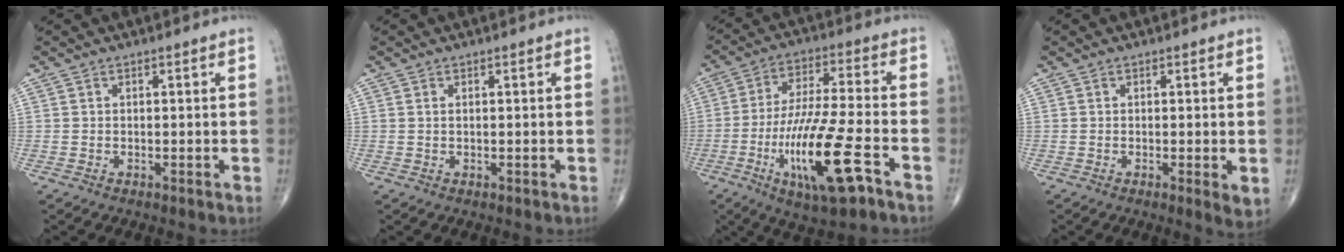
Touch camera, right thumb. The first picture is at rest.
{"total": 0.0}
{"total": 17.7, "force": [-7.3, 3.8, 15.7], "torque": [-0.313, 0.013, -0.119]}
{"total": 2.7, "force": [-0.2, 0.6, 2.6], "torque": [-0.041, -0.012, -0.004]}